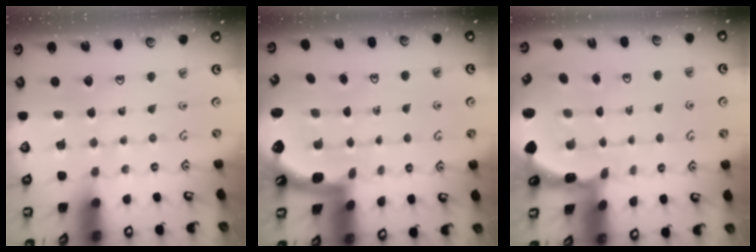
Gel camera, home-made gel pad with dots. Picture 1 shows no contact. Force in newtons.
{"total": 1.6, "press": 1.5, "slide": 0.6}
{"total": 2.2, "press": 2.0, "slide": 1.0}